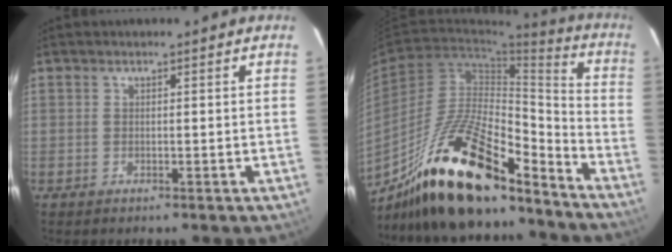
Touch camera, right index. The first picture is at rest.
{"total": 21.7, "force": [-16.5, 5.3, 12.9], "torque": [-0.225, 0.007, -0.290]}